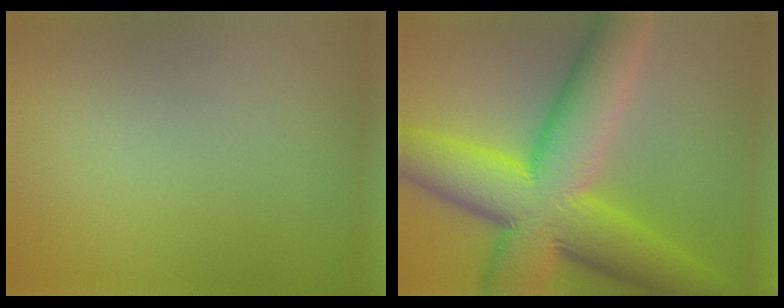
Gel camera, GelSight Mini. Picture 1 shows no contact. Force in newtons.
{"total": 13.7, "press": 13.7, "slide": 0.2}